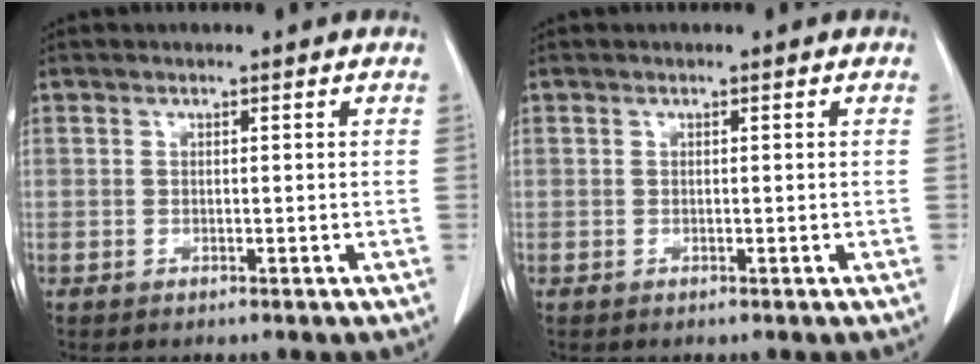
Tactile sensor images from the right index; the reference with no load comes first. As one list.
[{"total": 0.0}]